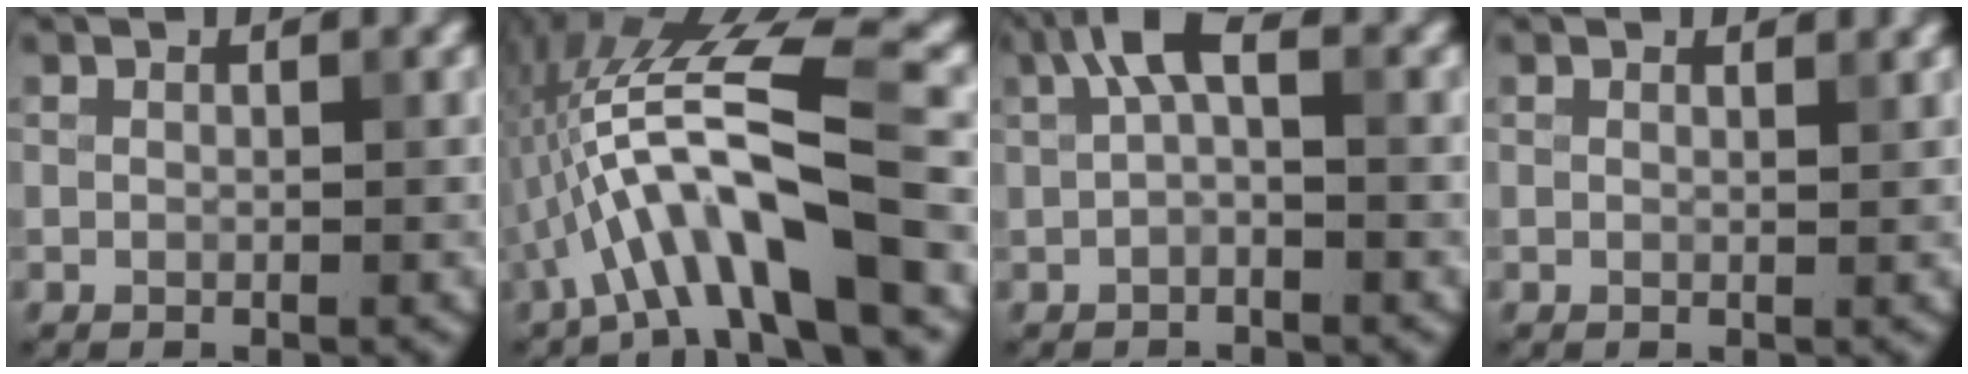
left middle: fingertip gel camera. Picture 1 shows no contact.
{"total": 10.2, "force": [-3.9, 1.7, 9.2], "torque": [-0.162, 0.027, -0.064]}
{"total": 3.1, "force": [0.7, 1.1, 2.9], "torque": [-0.054, 0.013, 0.005]}
{"total": 0.9, "force": [0.8, 0.1, 0.3], "torque": [-0.005, 0.000, 0.010]}